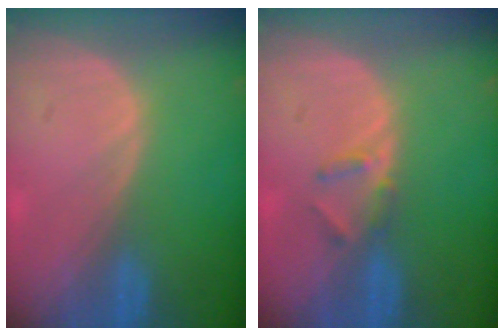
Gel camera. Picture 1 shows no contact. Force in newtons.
{"total": 2.3, "press": 2.1, "slide": 0.9}